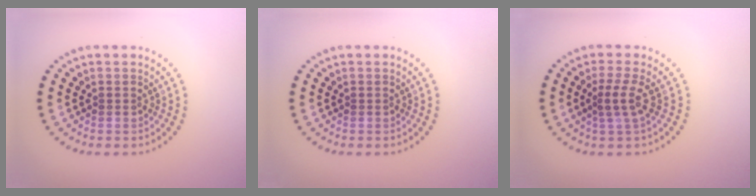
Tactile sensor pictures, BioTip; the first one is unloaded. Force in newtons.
{"total": 0.0}
{"total": 2.1, "press": 1.6, "slide": 1.4}